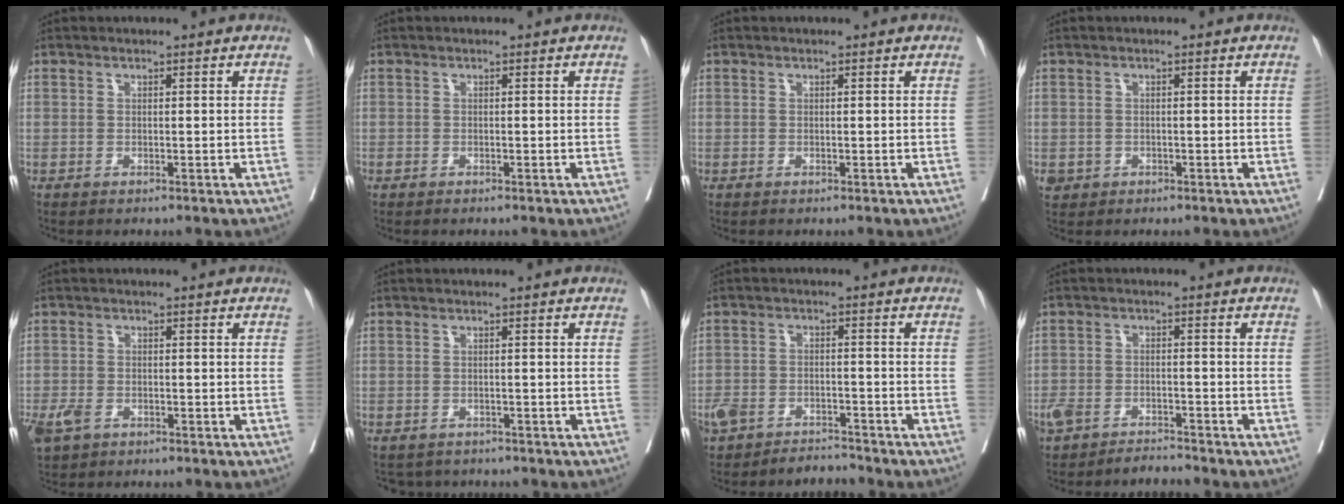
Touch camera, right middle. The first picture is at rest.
{"total": 0.0}
{"total": 0.0}
{"total": 1.8, "force": [-0.6, 1.7, 0.4], "torque": [-0.004, 0.004, -0.004]}
{"total": 4.5, "force": [-2.6, 2.8, 2.4], "torque": [-0.050, -0.006, -0.044]}
{"total": 3.1, "force": [-2.8, 1.3, -0.4], "torque": [0.005, -0.001, -0.042]}
{"total": 6.5, "force": [-5.8, 2.6, 1.3], "torque": [-0.027, 0.007, -0.104]}
{"total": 5.3, "force": [-4.9, 1.6, 1.2], "torque": [-0.025, 0.000, -0.092]}